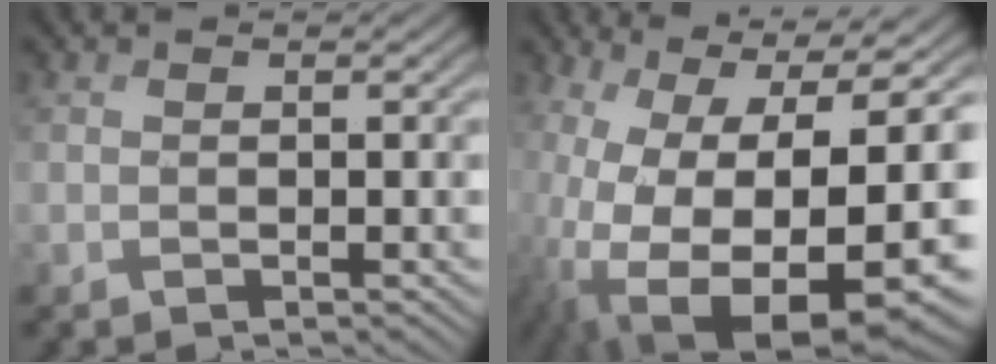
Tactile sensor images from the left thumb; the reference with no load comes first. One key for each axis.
{"total": 19.7, "fx": -4.7, "fy": 10.3, "fz": 16.2, "tx": -0.275, "ty": -0.057, "tz": -0.044}